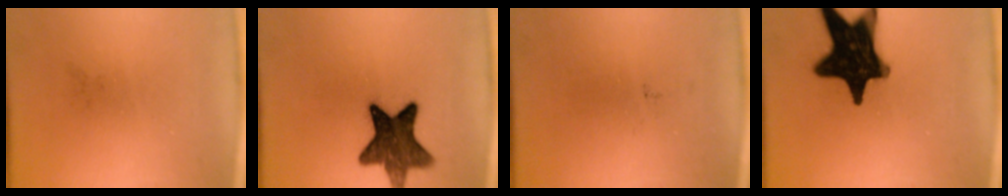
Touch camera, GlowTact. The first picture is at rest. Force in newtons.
{"total": 11.5}
{"total": 0.0}
{"total": 19.2}